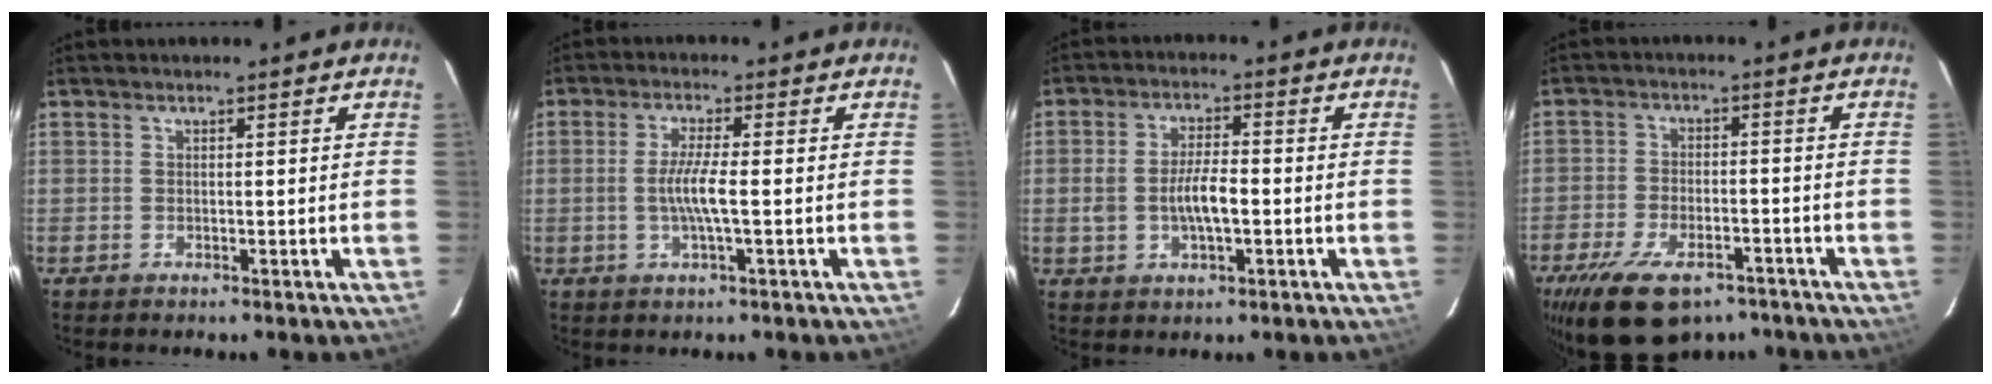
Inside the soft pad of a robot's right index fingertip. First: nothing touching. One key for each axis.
{"total": 4.2, "fx": -1.0, "fy": -0.6, "fz": 4.0, "tx": -0.077, "ty": -0.006, "tz": -0.020}
{"total": 6.5, "fx": -1.2, "fy": 2.6, "fz": 5.8, "tx": -0.117, "ty": 0.004, "tz": -0.019}
{"total": 16.0, "fx": -11.4, "fy": 7.2, "fz": 8.5, "tx": -0.189, "ty": -0.025, "tz": -0.181}